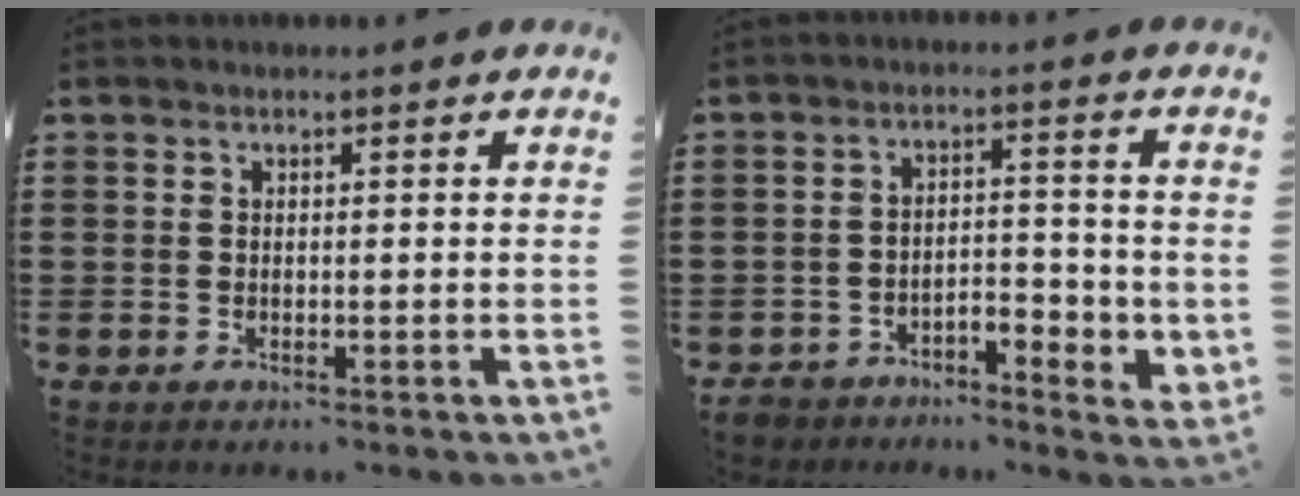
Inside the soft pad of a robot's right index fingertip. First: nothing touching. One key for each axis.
{"total": 4.2, "fx": -3.0, "fy": 2.0, "fz": 2.1, "tx": -0.037, "ty": 0.014, "tz": -0.061}